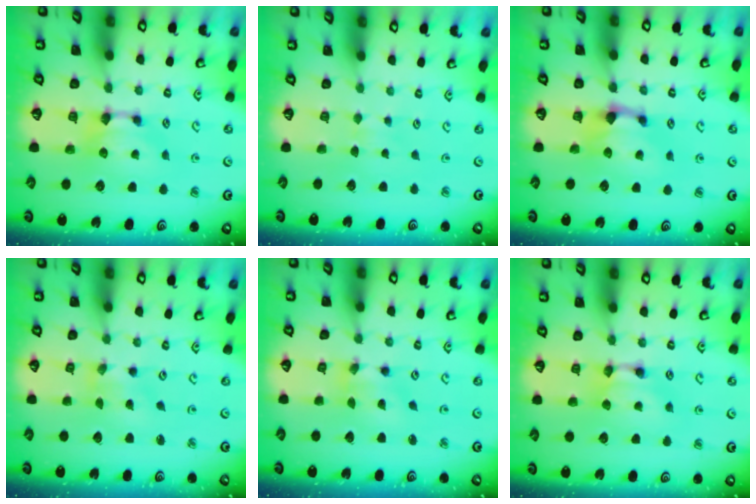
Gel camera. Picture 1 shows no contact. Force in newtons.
{"total": 3.2, "press": 3.2, "slide": 0.3}
{"total": 1.1, "press": 0.4, "slide": 1.0}
{"total": 2.1, "press": 1.7, "slide": 1.2}
{"total": 2.1, "press": 1.6, "slide": 1.3}
{"total": 1.6, "press": 1.5, "slide": 0.2}